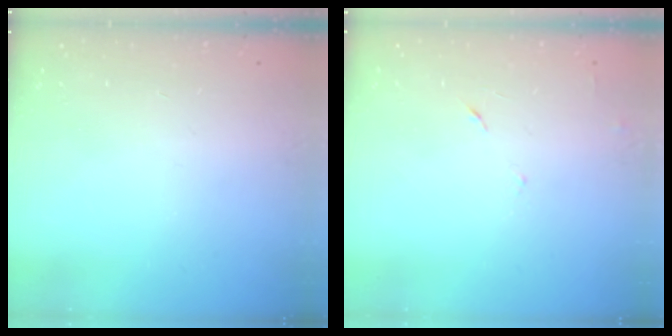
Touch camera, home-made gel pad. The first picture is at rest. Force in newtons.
{"total": 3.9, "press": 3.8, "slide": 0.9}